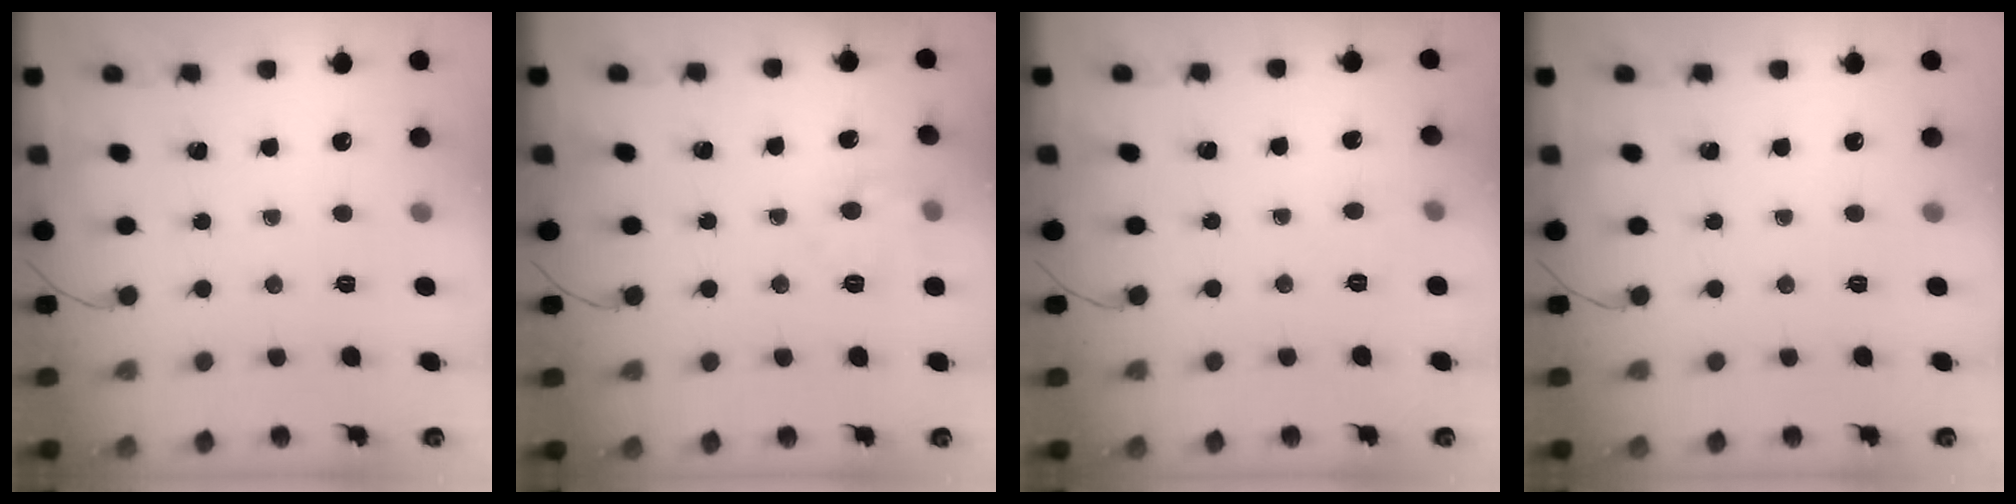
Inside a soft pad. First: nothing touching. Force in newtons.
{"total": 7.0, "press": 6.9, "slide": 0.7}
{"total": 4.5, "press": 4.4, "slide": 1.1}
{"total": 0.0}